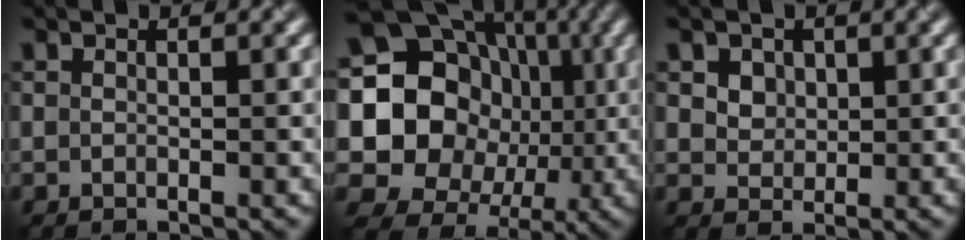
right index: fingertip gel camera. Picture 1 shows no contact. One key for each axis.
{"total": 19.5, "fx": 1.1, "fy": 17.5, "fz": 8.4, "tx": -0.174, "ty": 0.040, "tz": -0.016}
{"total": 3.3, "fx": 1.6, "fy": 2.5, "fz": 1.5, "tx": -0.041, "ty": 0.003, "tz": 0.035}